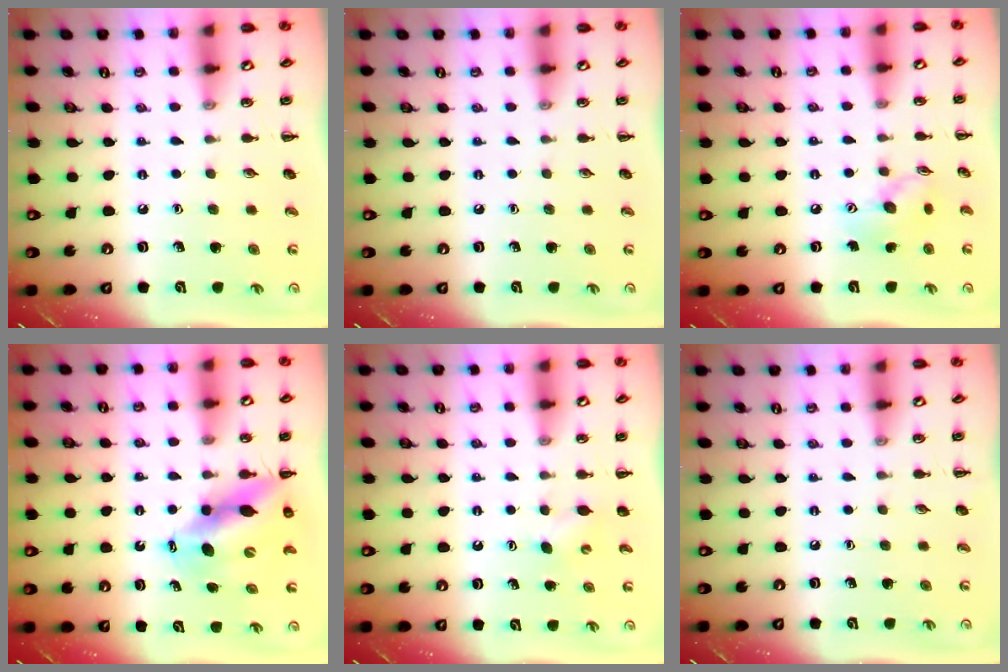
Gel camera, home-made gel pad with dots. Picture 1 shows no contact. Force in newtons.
{"total": 0.0}
{"total": 8.6, "press": 8.6, "slide": 0.6}
{"total": 12.0, "press": 11.5, "slide": 3.2}
{"total": 2.9, "press": 2.9, "slide": 0.6}
{"total": 0.0}